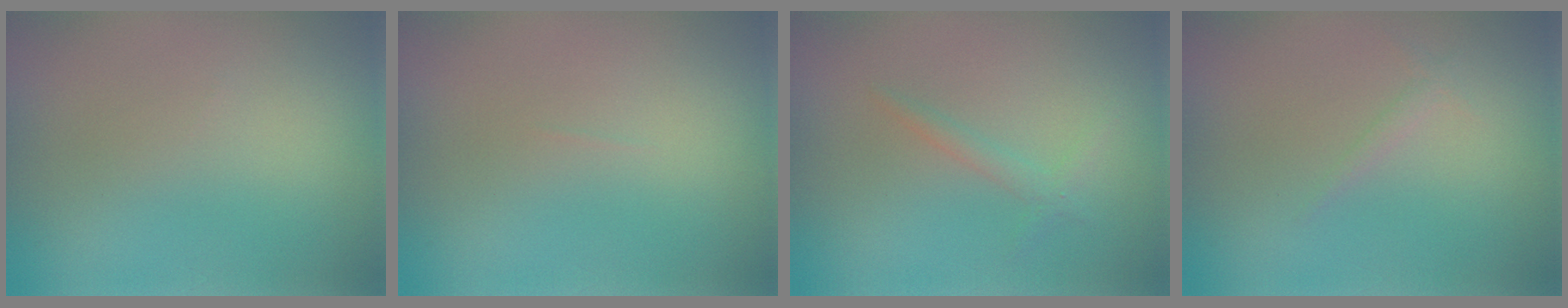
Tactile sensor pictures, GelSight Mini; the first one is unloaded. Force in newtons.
{"total": 0.0}
{"total": 1.1, "press": 1.1, "slide": 0.1}
{"total": 0.6, "press": 0.6, "slide": 0.1}